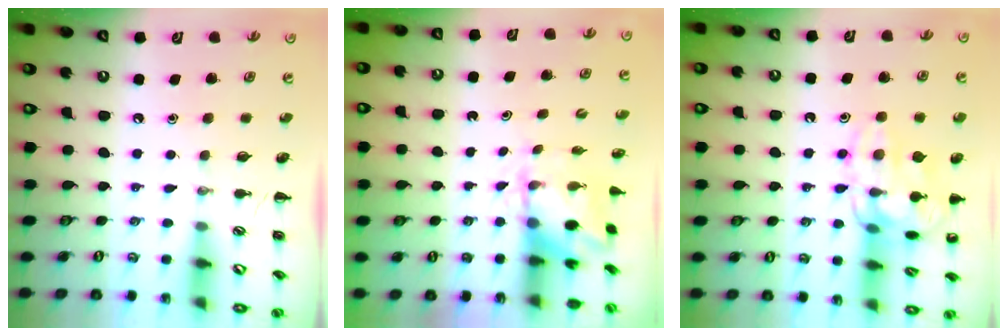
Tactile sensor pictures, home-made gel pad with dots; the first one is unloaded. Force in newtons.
{"total": 2.7, "press": 2.5, "slide": 0.9}
{"total": 13.9, "press": 13.9, "slide": 0.3}